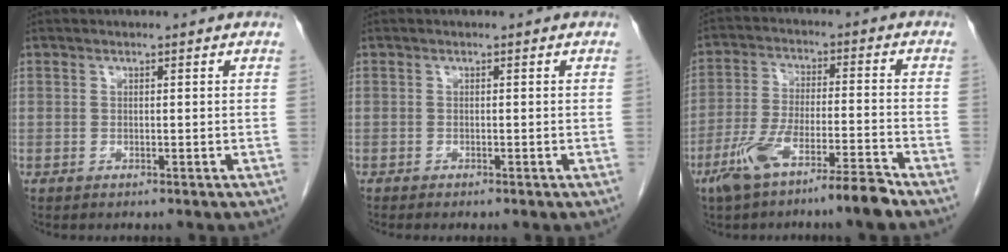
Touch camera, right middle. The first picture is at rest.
{"total": 0.9, "force": [-0.7, 0.1, 0.5], "torque": [-0.010, -0.001, -0.009]}
{"total": 9.9, "force": [-7.0, 0.5, 7.0], "torque": [-0.137, -0.004, -0.131]}